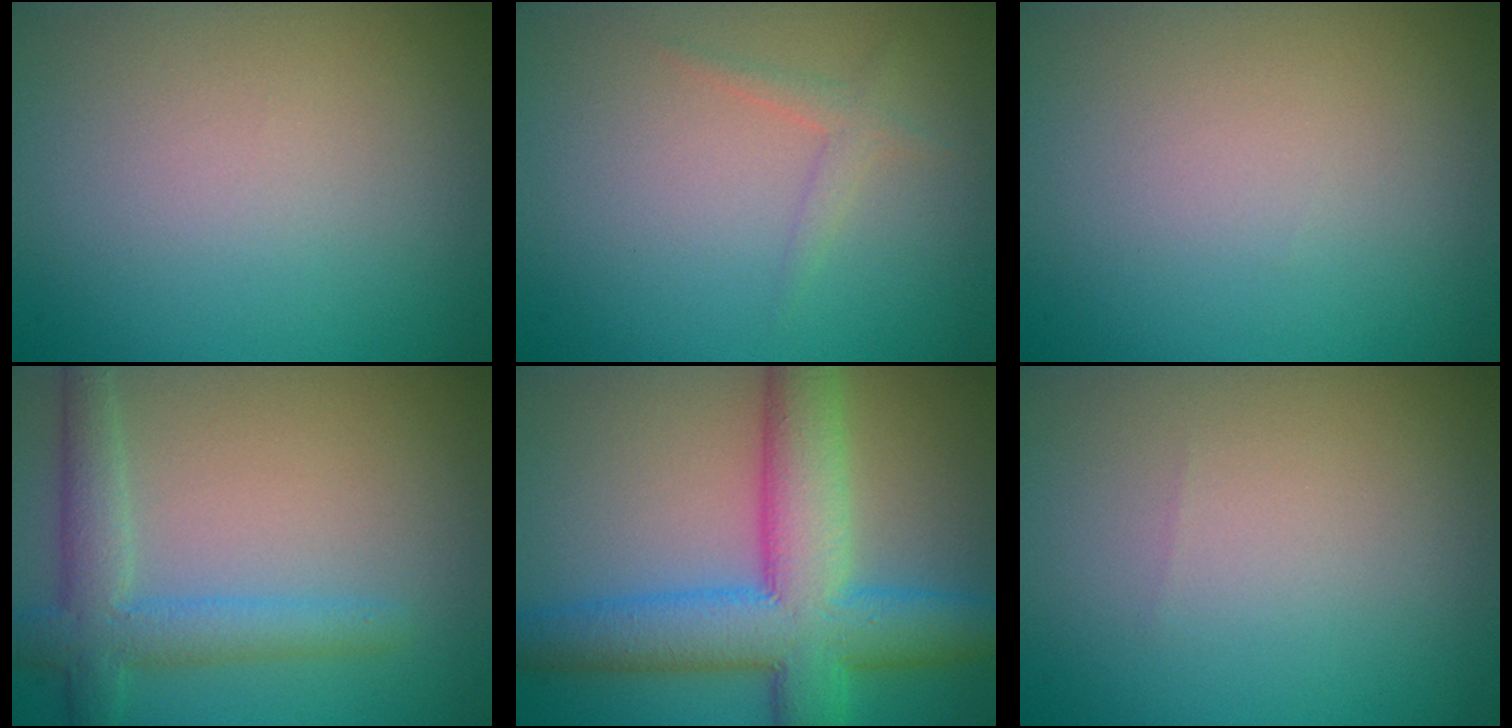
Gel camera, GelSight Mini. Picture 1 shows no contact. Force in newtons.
{"total": 1.2, "press": 1.1, "slide": 0.1}
{"total": 0.0}
{"total": 4.1, "press": 4.1, "slide": 0.1}
{"total": 10.2, "press": 10.2, "slide": 0.1}
{"total": 0.0}